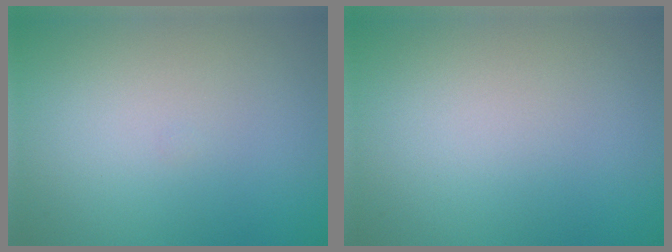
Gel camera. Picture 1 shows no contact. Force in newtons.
{"total": 0.0}